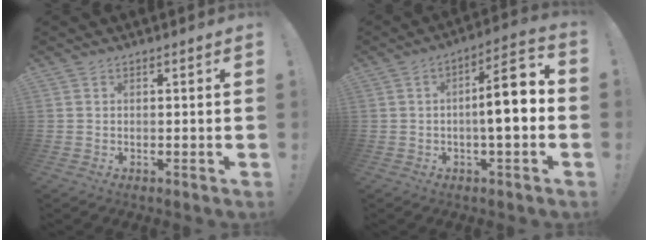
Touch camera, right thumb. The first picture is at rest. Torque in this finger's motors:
{"motor_torque": [0.28, 0.72, 0.81, 0.13, 0.13]}